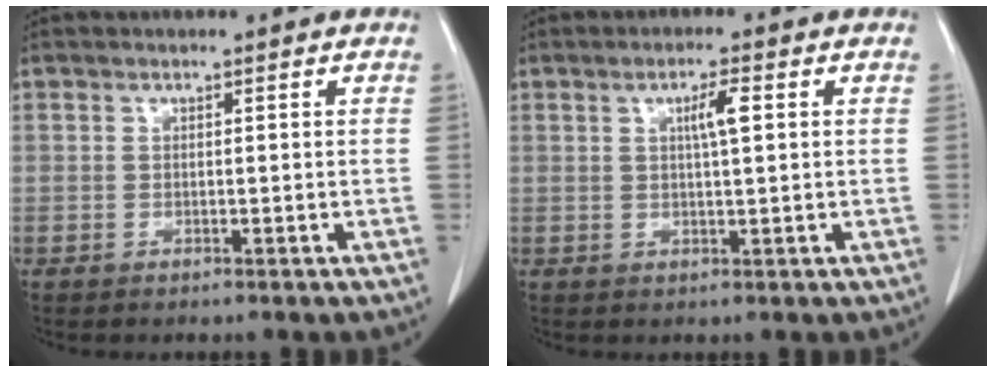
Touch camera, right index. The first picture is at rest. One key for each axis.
{"total": 3.4, "fx": 0.9, "fy": 0.3, "fz": 3.2, "tx": -0.055, "ty": 0.002, "tz": 0.015}